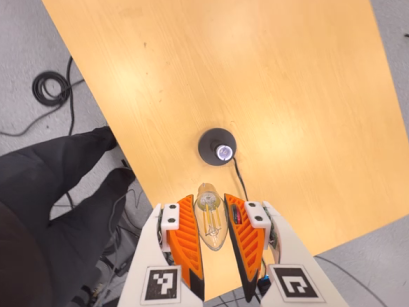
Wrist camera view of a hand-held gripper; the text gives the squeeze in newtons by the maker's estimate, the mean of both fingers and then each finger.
{"total": 13.5, "left": 14.0, "right": 13.1}